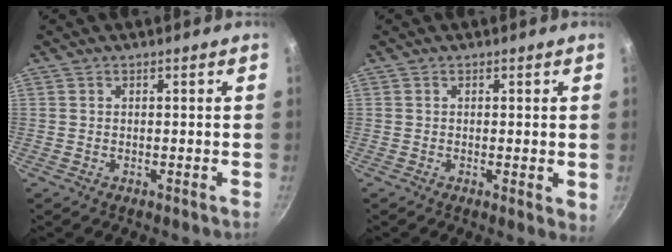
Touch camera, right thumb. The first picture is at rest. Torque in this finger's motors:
{"motor_torque": [-0.28, 0.39, -0.17, -0.01, -0.01]}